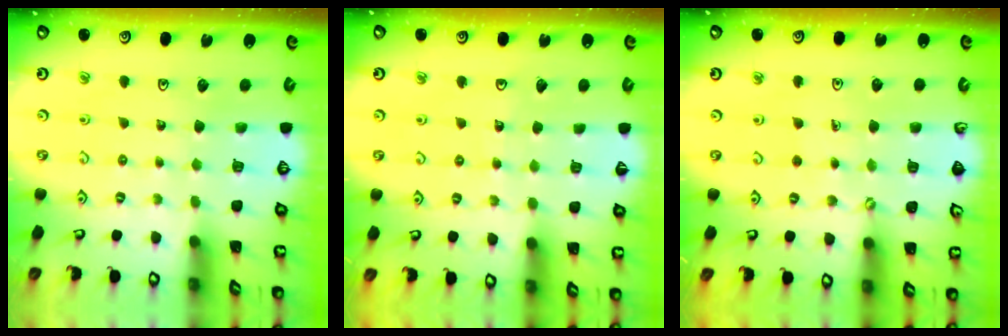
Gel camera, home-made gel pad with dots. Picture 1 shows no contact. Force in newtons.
{"total": 4.2, "press": 4.1, "slide": 0.5}
{"total": 1.6, "press": 1.6, "slide": 0.1}